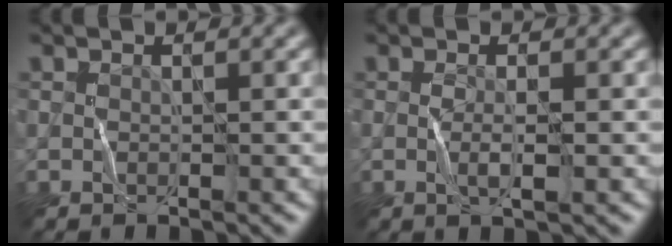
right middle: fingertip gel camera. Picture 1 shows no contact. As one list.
[{"total": 1.4, "force": [-0.2, 0.1, 1.4], "torque": [-0.029, -0.003, -0.005]}]